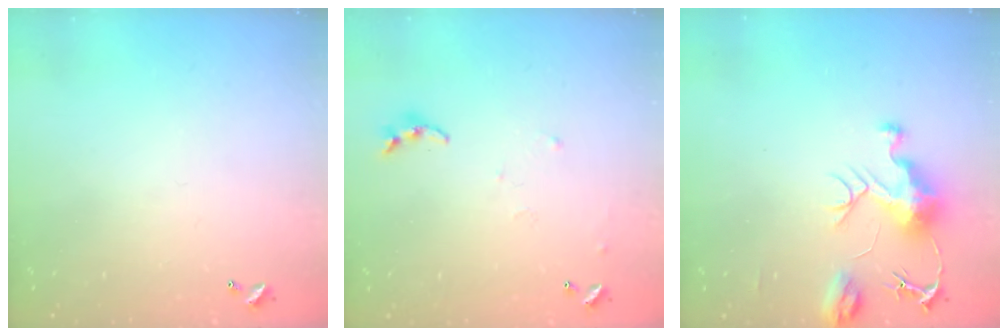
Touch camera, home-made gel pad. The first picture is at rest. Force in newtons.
{"total": 5.7, "press": 5.6, "slide": 0.6}
{"total": 9.2, "press": 9.2, "slide": 1.0}